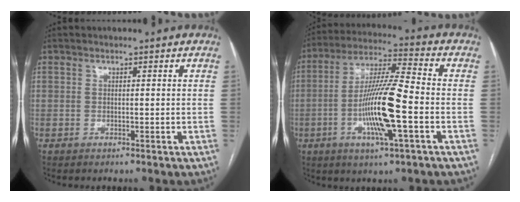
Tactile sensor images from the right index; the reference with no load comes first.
{"total": 13.9, "force": [-3.6, 0.8, 13.4], "torque": [-0.258, -0.004, -0.070]}